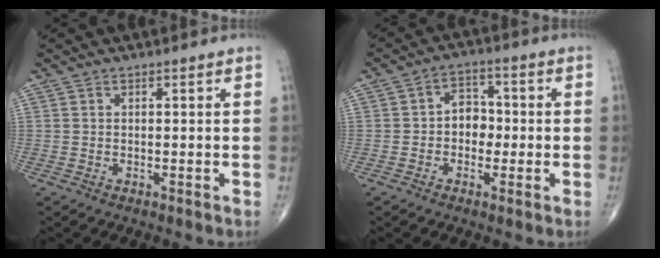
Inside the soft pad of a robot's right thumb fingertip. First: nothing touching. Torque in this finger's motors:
{"motor_torque": [1.19, 1.08, 0.19, 0.04, -0.03]}